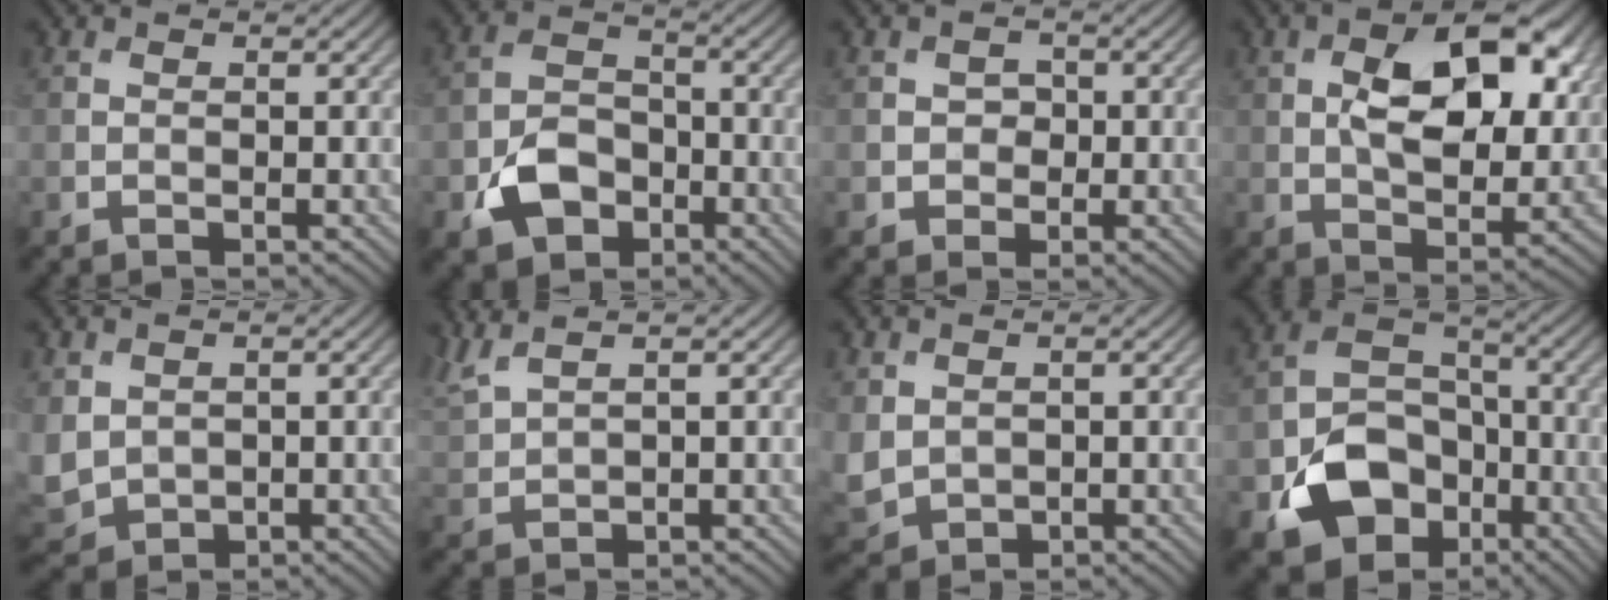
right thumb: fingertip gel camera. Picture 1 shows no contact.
{"total": 6.8, "force": [-3.3, 4.7, 3.6], "torque": [-0.073, -0.003, -0.069]}
{"total": 2.1, "force": [-0.3, 2.0, 0.7], "torque": [-0.014, -0.001, -0.010]}
{"total": 12.4, "force": [3.1, 6.5, 10.1], "torque": [-0.160, -0.004, 0.048]}
{"total": 4.8, "force": [0.9, 3.9, 2.5], "torque": [-0.093, -0.014, 0.021]}
{"total": 4.5, "force": [3.3, 1.0, 2.8], "torque": [-0.079, 0.019, 0.075]}
{"total": 4.0, "force": [0.9, 3.3, 2.1], "torque": [-0.076, -0.012, 0.022]}
{"total": 11.3, "force": [-5.4, 8.0, 5.9], "torque": [-0.115, -0.019, -0.100]}